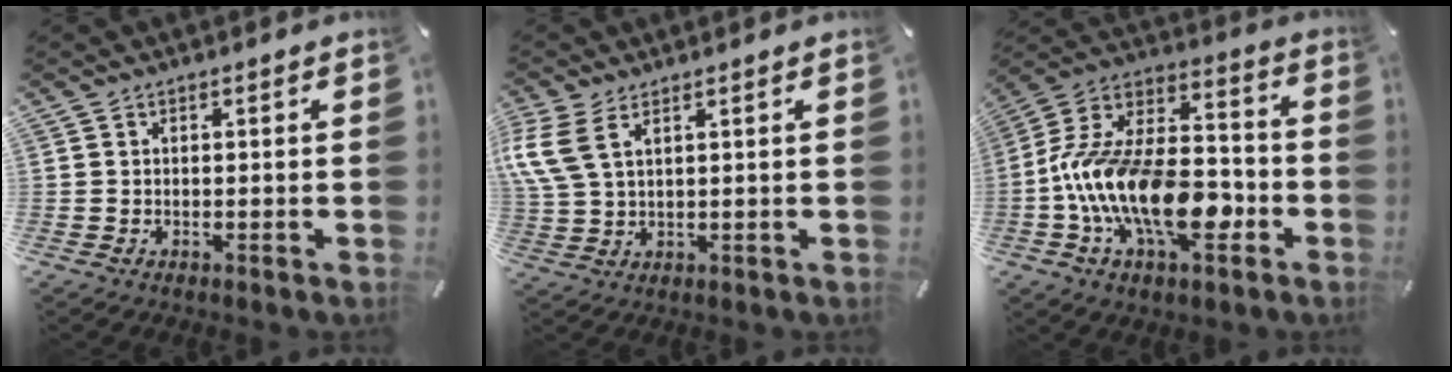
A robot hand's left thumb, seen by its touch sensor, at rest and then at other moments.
{"total": 6.9, "force": [3.8, 3.4, 4.7], "torque": [-0.121, -0.010, 0.070]}
{"total": 20.2, "force": [-7.6, 11.3, 14.9], "torque": [-0.295, 0.018, -0.129]}